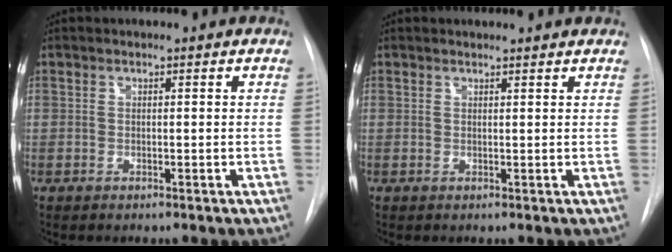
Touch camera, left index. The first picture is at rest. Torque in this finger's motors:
{"motor_torque": [0.61, -0.85, 0.01, 0.02]}